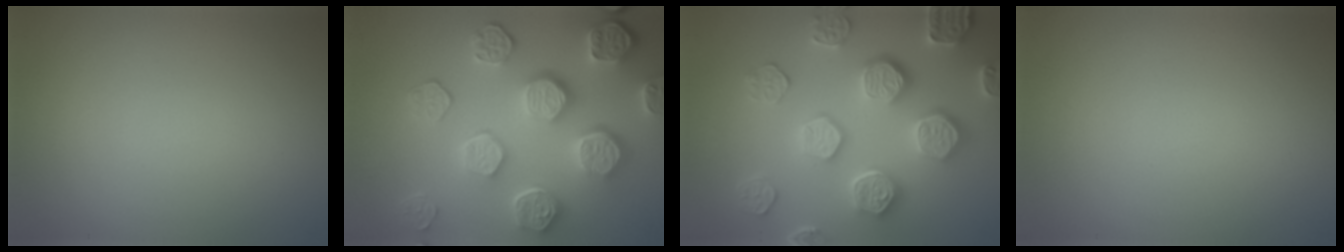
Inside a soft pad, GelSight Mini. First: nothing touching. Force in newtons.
{"total": 8.4, "press": 6.2, "slide": 5.7}
{"total": 6.6, "press": 5.8, "slide": 3.1}
{"total": 0.0}